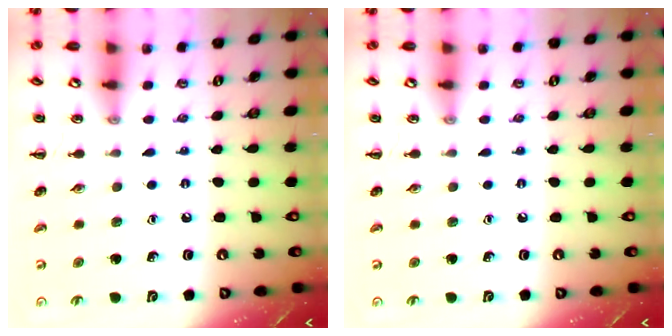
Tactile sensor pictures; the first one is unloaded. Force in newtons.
{"total": 0.0}